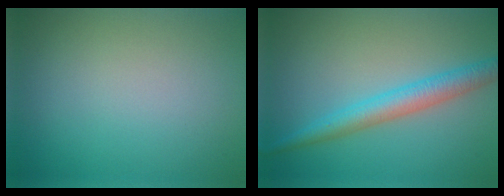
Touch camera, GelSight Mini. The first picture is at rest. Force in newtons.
{"total": 3.6, "press": 3.6, "slide": 0.2}